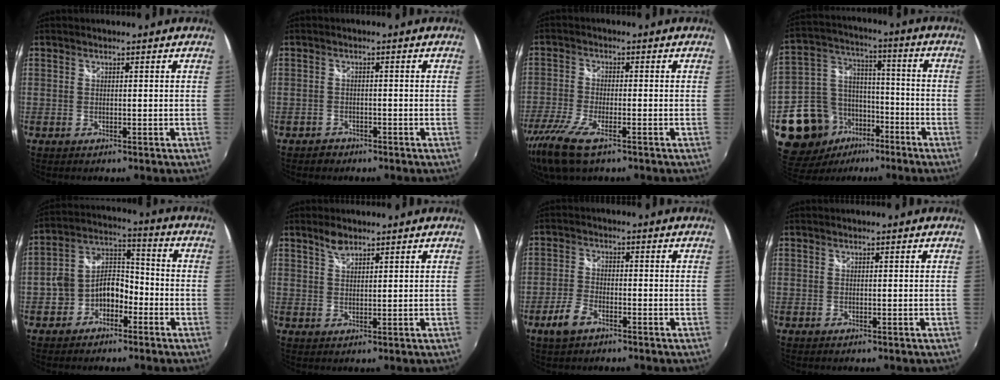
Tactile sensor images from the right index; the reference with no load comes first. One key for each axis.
{"total": 2.3, "fx": -1.6, "fy": 1.5, "fz": 0.1, "tx": -0.009, "ty": 0.004, "tz": -0.025}
{"total": 10.6, "fx": -7.0, "fy": 3.2, "fz": 7.3, "tx": -0.175, "ty": -0.035, "tz": -0.140}
{"total": 15.5, "fx": -8.1, "fy": 11.2, "fz": 7.0, "tx": -0.172, "ty": 0.032, "tz": -0.126}
{"total": 8.8, "fx": -4.1, "fy": 6.3, "fz": 4.5, "tx": -0.092, "ty": 0.035, "tz": -0.066}
{"total": 2.7, "fx": 2.2, "fy": 1.1, "fz": 1.3, "tx": -0.023, "ty": 0.004, "tz": 0.040}
{"total": 5.0, "fx": -3.1, "fy": 2.3, "fz": 3.1, "tx": -0.079, "ty": 0.000, "tz": -0.059}
{"total": 0.0}